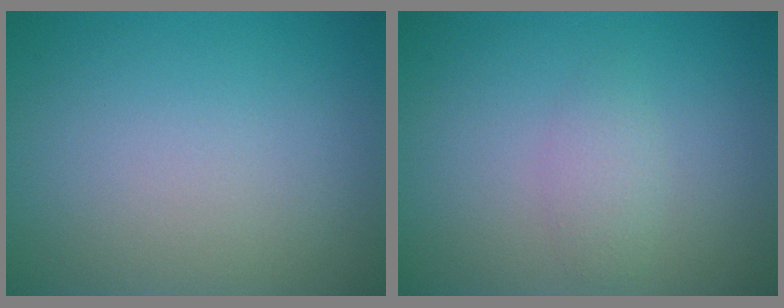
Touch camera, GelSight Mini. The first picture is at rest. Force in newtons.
{"total": 1.5, "press": 1.5, "slide": 0.0}